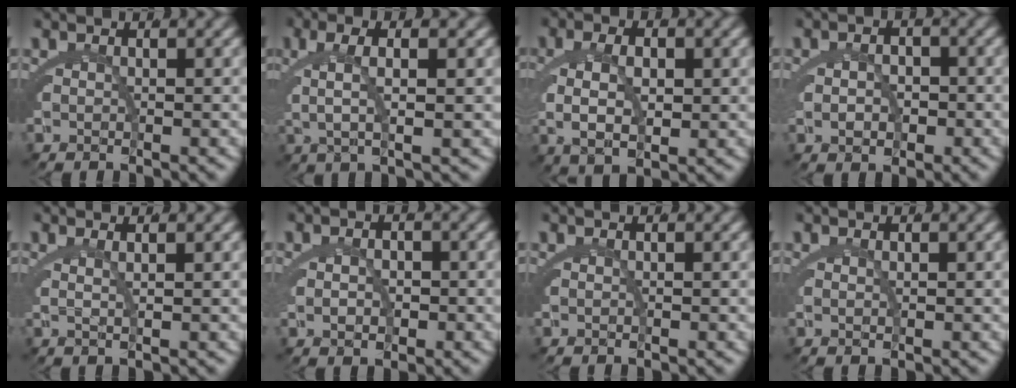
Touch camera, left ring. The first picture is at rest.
{"total": 5.2, "force": [1.7, 1.2, 4.7], "torque": [-0.083, 0.013, 0.027]}
{"total": 5.8, "force": [0.0, 3.4, 4.7], "torque": [-0.087, -0.006, 0.009]}
{"total": 2.2, "force": [-0.5, 1.5, 1.5], "torque": [-0.022, -0.009, -0.005]}
{"total": 1.7, "force": [0.8, -0.1, 1.5], "torque": [-0.026, -0.001, 0.014]}
{"total": 1.8, "force": [-0.3, 1.2, 1.3], "torque": [-0.019, -0.009, 0.000]}
{"total": 0.0}
{"total": 0.6, "force": [0.4, -0.2, 0.4], "torque": [-0.007, -0.003, 0.009]}